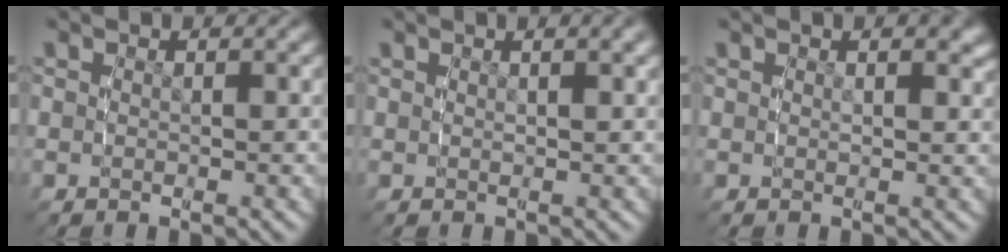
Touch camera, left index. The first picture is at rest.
{"total": 1.5, "force": [0.8, -0.3, 1.3], "torque": [-0.014, 0.002, 0.018]}
{"total": 1.5, "force": [0.9, 0.2, 1.2], "torque": [-0.012, -0.003, 0.017]}